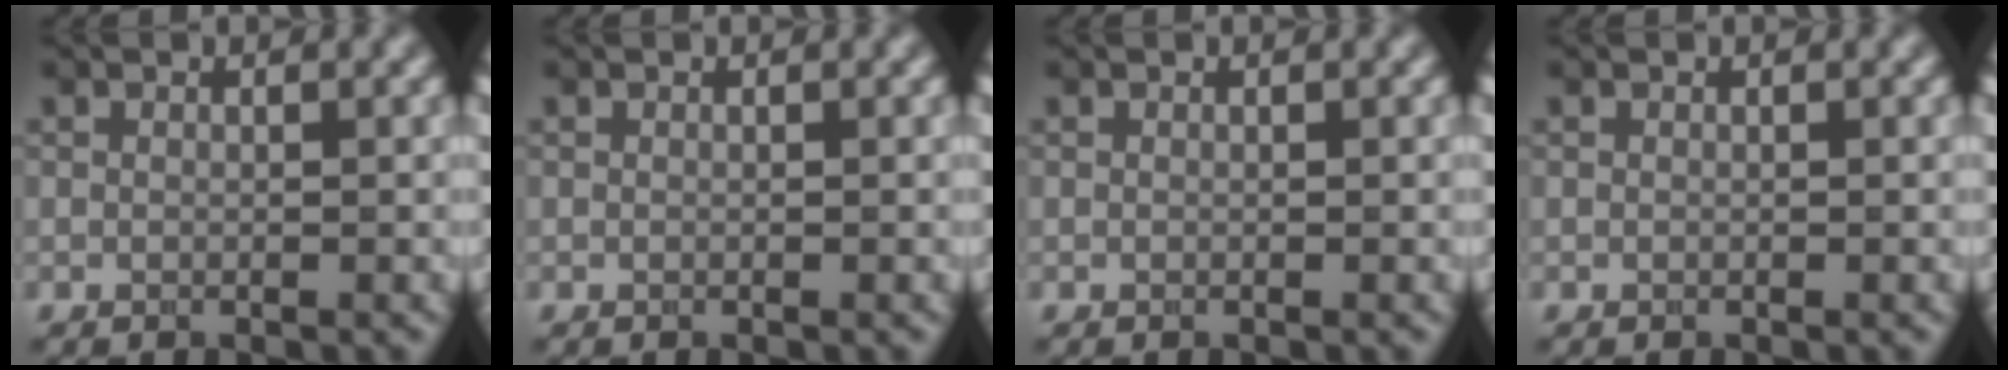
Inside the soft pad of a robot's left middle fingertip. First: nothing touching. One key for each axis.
{"total": 0.0}
{"total": 0.0}
{"total": 0.0}